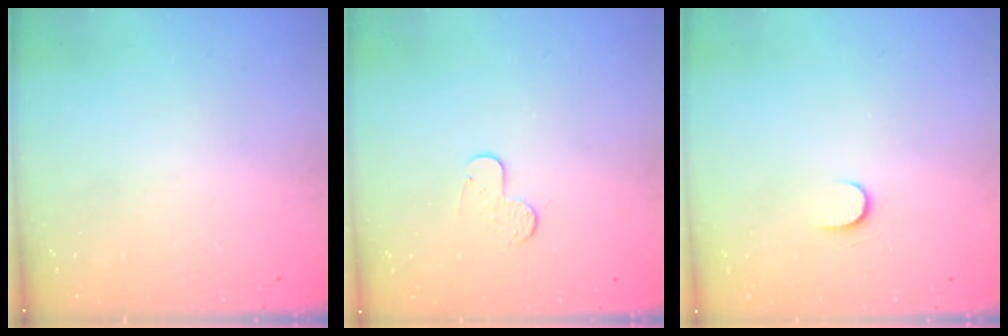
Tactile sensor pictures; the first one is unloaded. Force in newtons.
{"total": 6.5, "press": 6.4, "slide": 0.4}
{"total": 5.3, "press": 5.3, "slide": 0.6}